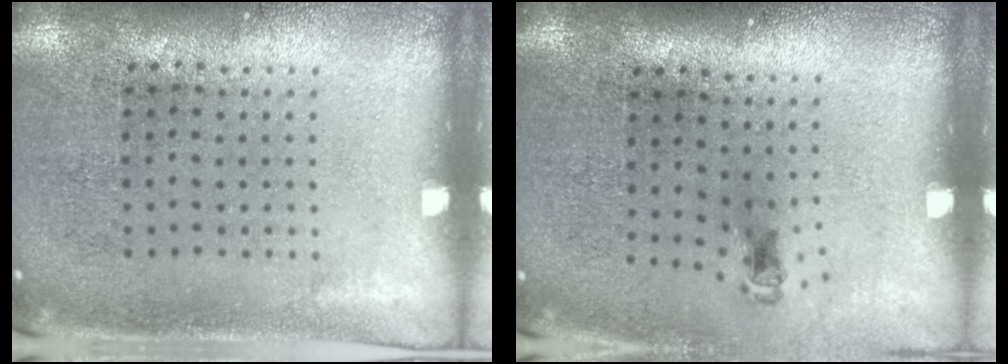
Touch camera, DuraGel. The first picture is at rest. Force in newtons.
{"total": 0.7, "press": 0.4, "slide": 0.6}